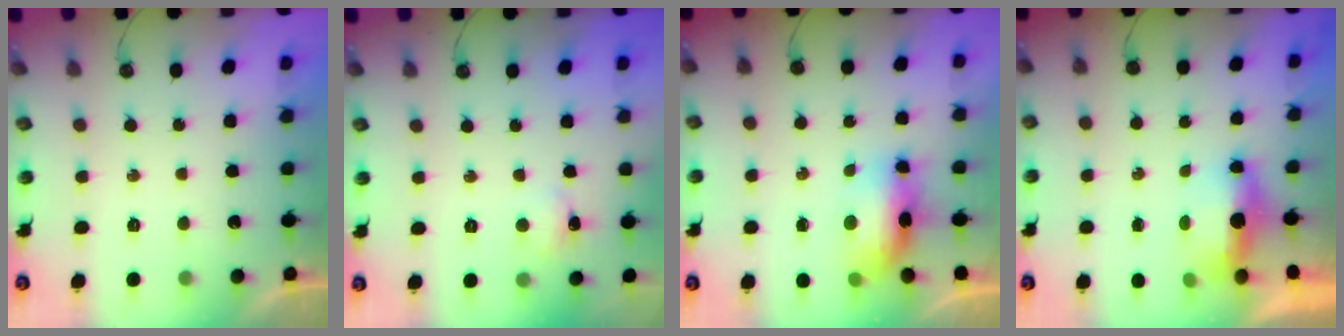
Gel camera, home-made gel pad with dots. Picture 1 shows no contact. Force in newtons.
{"total": 3.2, "press": 2.7, "slide": 1.8}
{"total": 11.1, "press": 9.6, "slide": 5.5}
{"total": 14.0, "press": 7.0, "slide": 12.1}